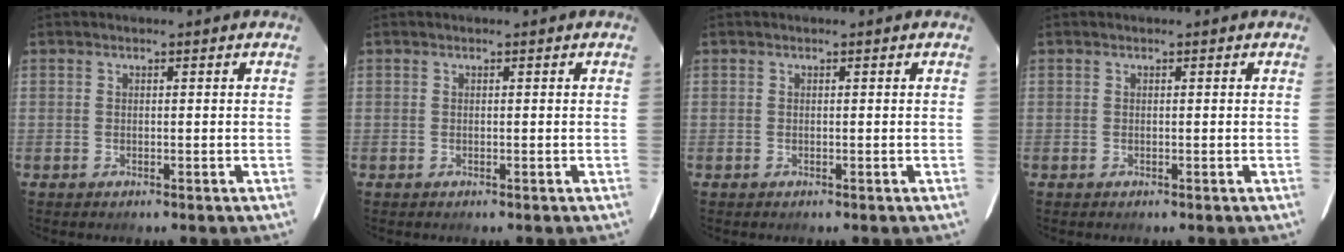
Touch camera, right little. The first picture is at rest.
{"total": 0.0}
{"total": 0.0}
{"total": 0.0}